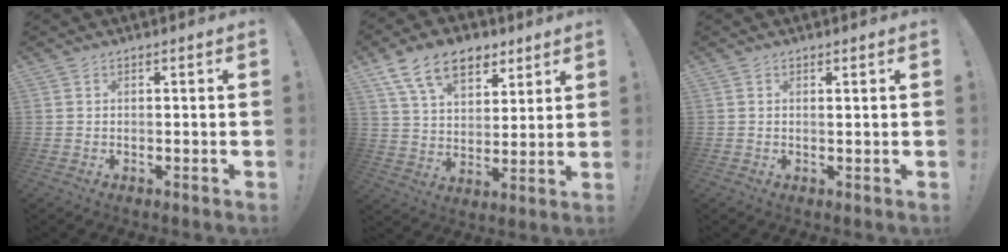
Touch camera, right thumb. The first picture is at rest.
{"total": 15.7, "force": [8.9, 9.8, 8.5], "torque": [-0.133, -0.039, 0.165]}
{"total": 1.0, "force": [0.8, -0.2, 0.6], "torque": [0.004, -0.007, 0.010]}